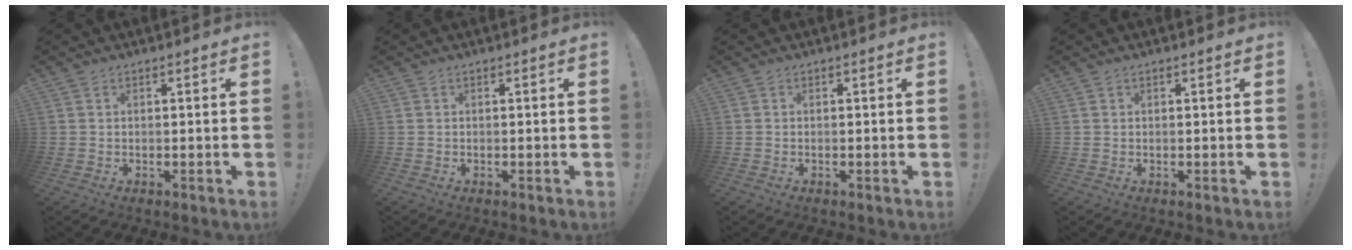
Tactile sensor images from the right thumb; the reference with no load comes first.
{"total": 0.0}
{"total": 0.0}
{"total": 0.0}